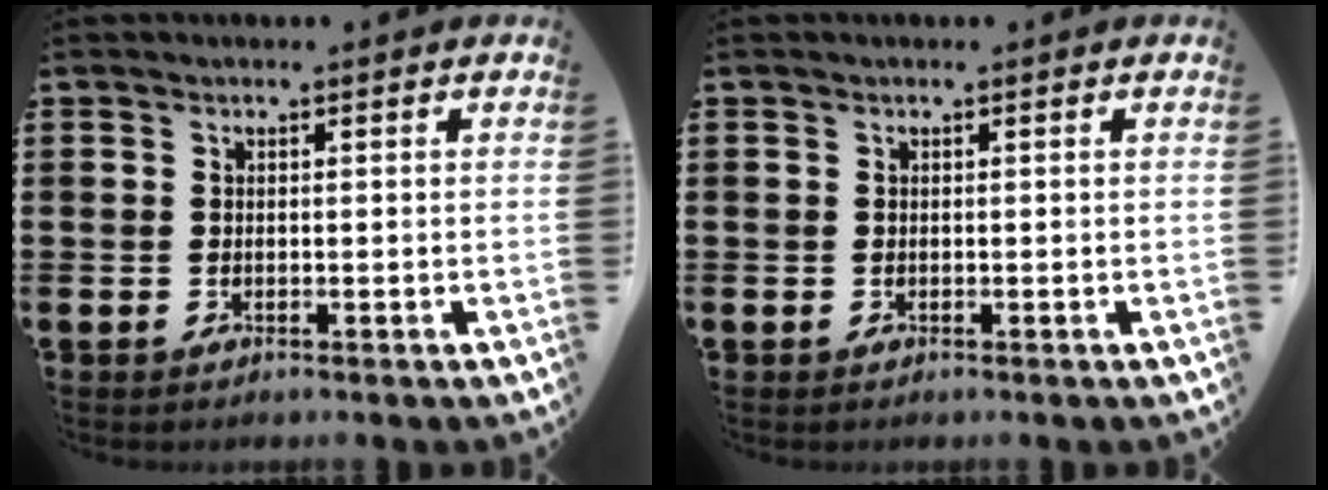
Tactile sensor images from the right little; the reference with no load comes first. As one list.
[{"total": 0.0}]